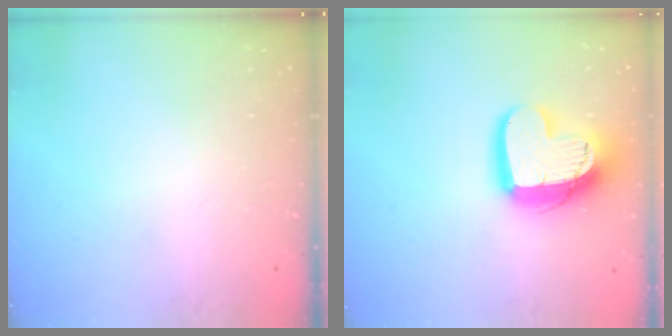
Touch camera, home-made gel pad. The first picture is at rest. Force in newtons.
{"total": 16.8, "press": 16.7, "slide": 1.5}